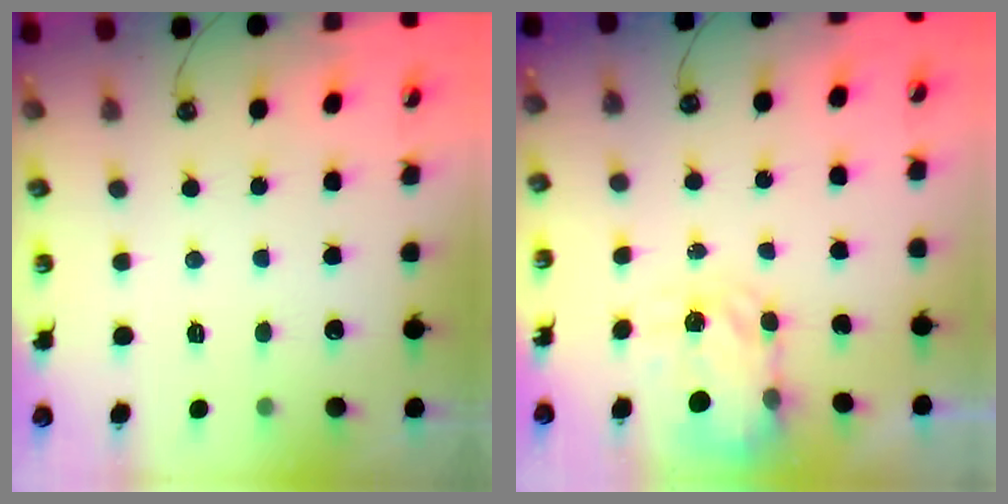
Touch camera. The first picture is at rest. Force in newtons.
{"total": 3.5, "press": 3.5, "slide": 0.4}